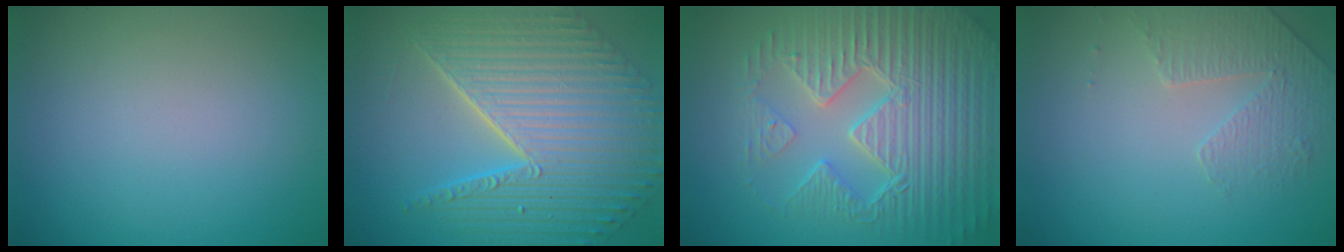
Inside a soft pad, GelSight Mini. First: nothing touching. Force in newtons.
{"total": 10.5, "press": 7.2, "slide": 7.6}
{"total": 8.3, "press": 6.4, "slide": 5.2}
{"total": 1.8, "press": 1.4, "slide": 1.0}